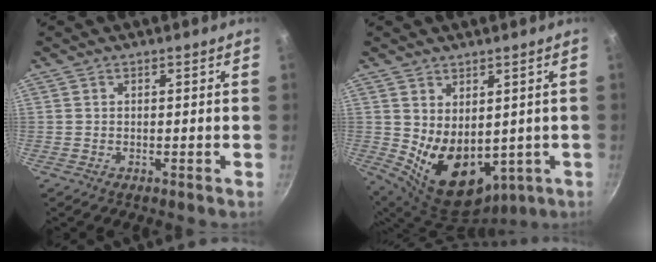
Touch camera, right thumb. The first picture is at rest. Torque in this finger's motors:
{"motor_torque": [-0.25, 1.44, 0.78, 0.95, 0.18]}